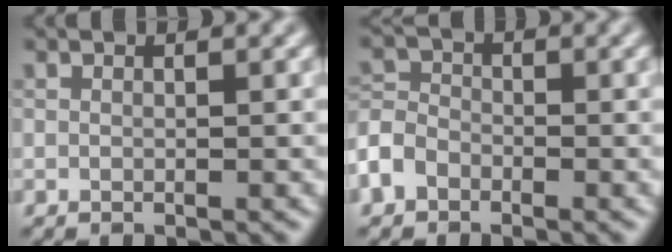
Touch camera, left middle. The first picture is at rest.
{"total": 3.1, "force": [-2.3, 2.0, 0.9], "torque": [-0.029, 0.005, -0.051]}